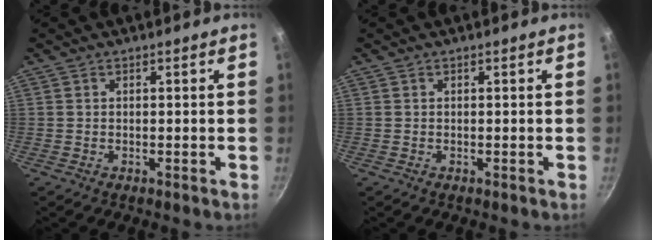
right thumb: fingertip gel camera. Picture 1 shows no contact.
{"total": 0.0}